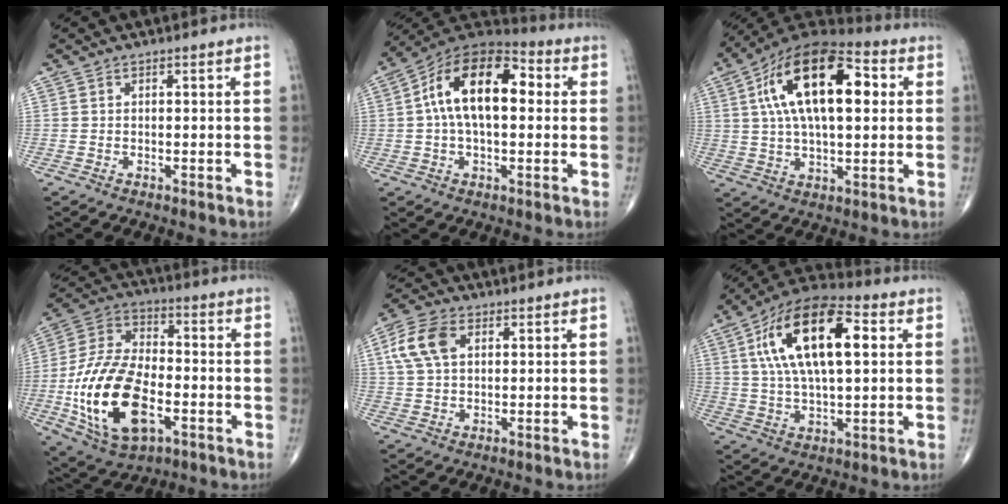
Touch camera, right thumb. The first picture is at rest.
{"total": 16.5, "force": [2.1, 8.9, 13.7], "torque": [-0.222, 0.038, 0.025]}
{"total": 21.8, "force": [5.0, 10.5, 18.5], "torque": [-0.306, 0.019, 0.070]}
{"total": 21.3, "force": [-5.5, 11.7, 17.0], "torque": [-0.319, 0.018, -0.093]}
{"total": 8.3, "force": [2.5, 5.2, 6.0], "torque": [-0.124, 0.010, 0.046]}
{"total": 19.8, "force": [5.0, 8.7, 17.1], "torque": [-0.297, 0.018, 0.077]}